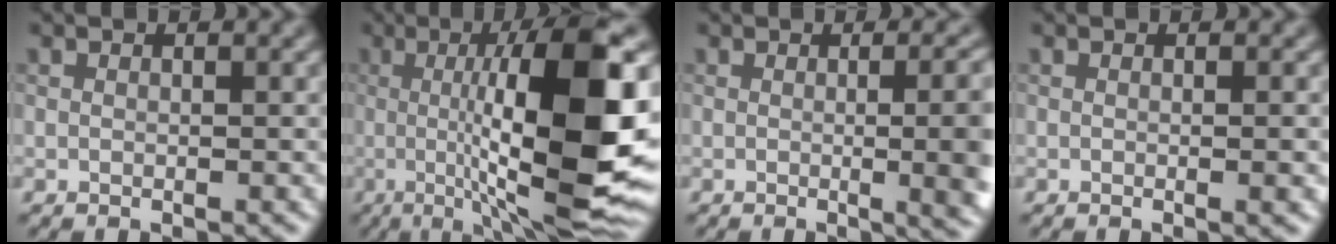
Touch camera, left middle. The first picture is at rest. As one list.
[{"total": 13.9, "force": [-0.4, 3.1, 13.5], "torque": [-0.191, 0.005, 0.002]}, {"total": 11.1, "force": [0.2, 5.1, 9.8], "torque": [-0.052, 0.022, 0.016]}, {"total": 1.6, "force": [-0.1, 0.6, 1.5], "torque": [-0.010, 0.005, -0.008]}]